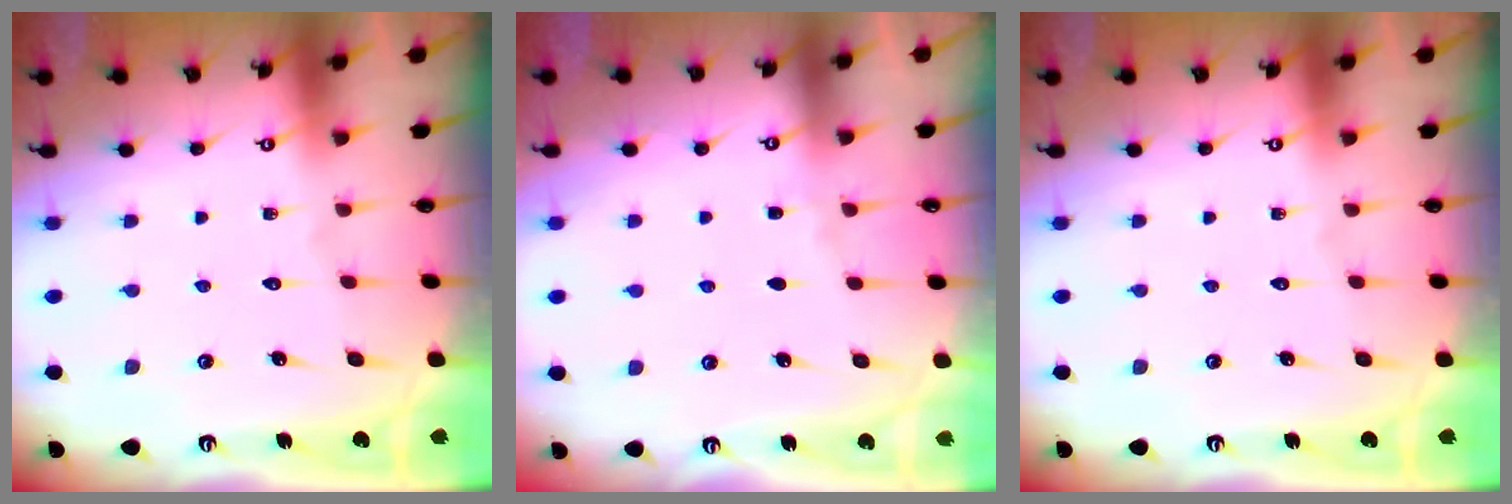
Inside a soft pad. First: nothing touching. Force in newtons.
{"total": 2.8, "press": 2.8, "slide": 0.5}
{"total": 0.0}